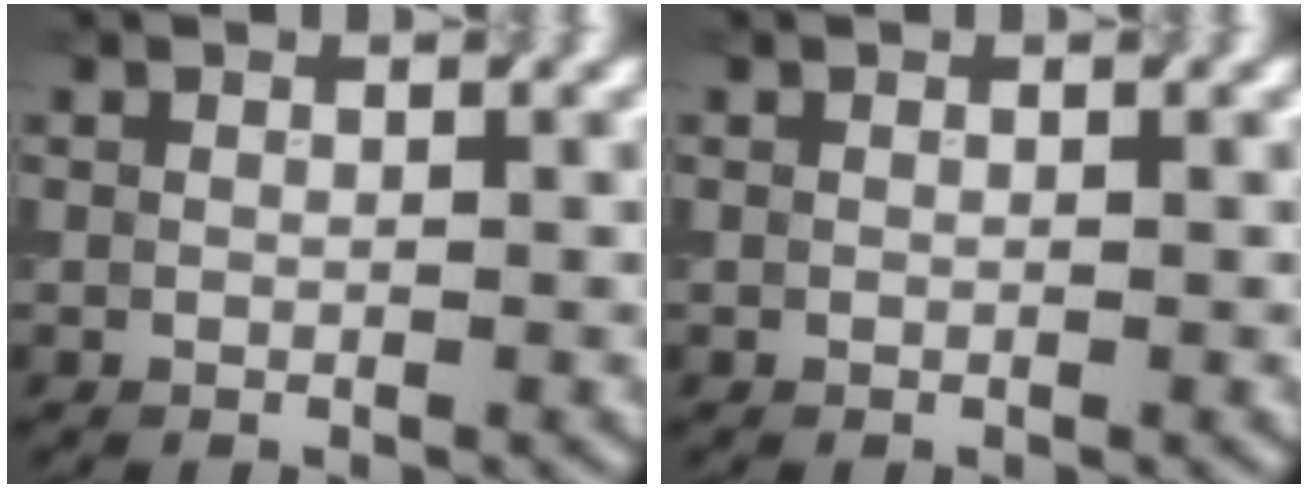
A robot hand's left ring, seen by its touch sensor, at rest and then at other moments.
{"total": 0.0}